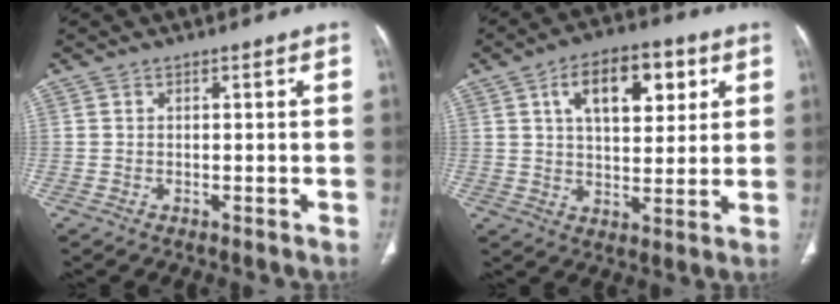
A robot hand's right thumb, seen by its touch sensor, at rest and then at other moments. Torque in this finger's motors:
{"motor_torque": [0.87, 3.68, 1.34, 0.22, 0.08]}